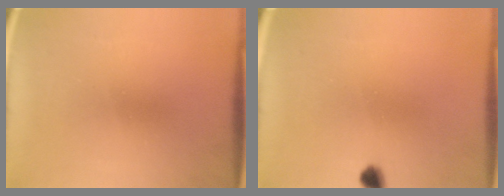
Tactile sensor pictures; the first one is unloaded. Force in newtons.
{"total": 2.4}